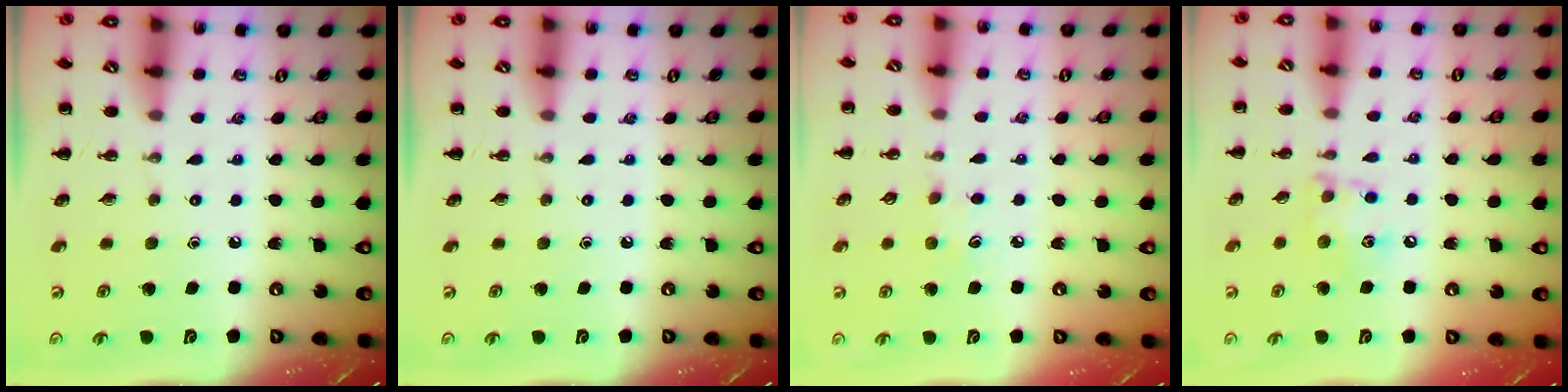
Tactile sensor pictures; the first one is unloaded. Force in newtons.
{"total": 0.0}
{"total": 4.8, "press": 4.6, "slide": 1.4}
{"total": 8.8, "press": 8.8, "slide": 0.4}